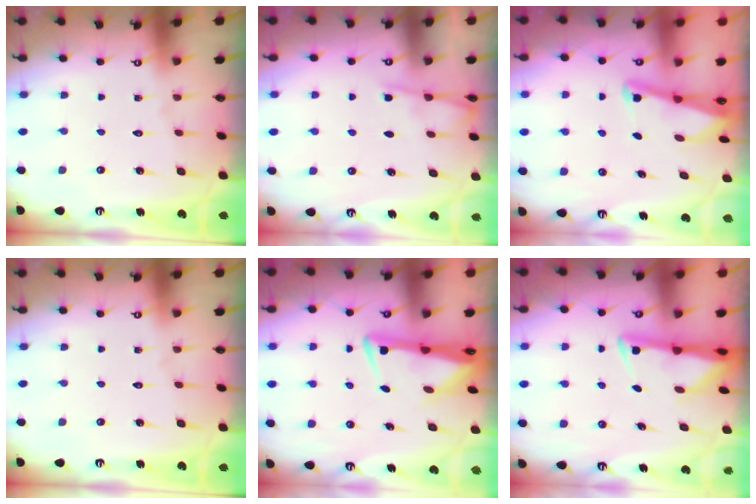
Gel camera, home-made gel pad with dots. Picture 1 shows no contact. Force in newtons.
{"total": 3.4, "press": 3.4, "slide": 0.4}
{"total": 2.0, "press": 2.0, "slide": 0.3}
{"total": 0.0}
{"total": 4.6, "press": 4.4, "slide": 1.3}
{"total": 2.8, "press": 2.7, "slide": 0.6}